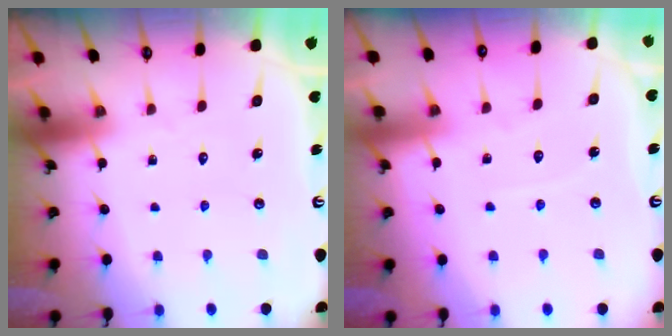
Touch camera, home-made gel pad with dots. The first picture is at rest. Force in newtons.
{"total": 3.2, "press": 3.2, "slide": 0.4}